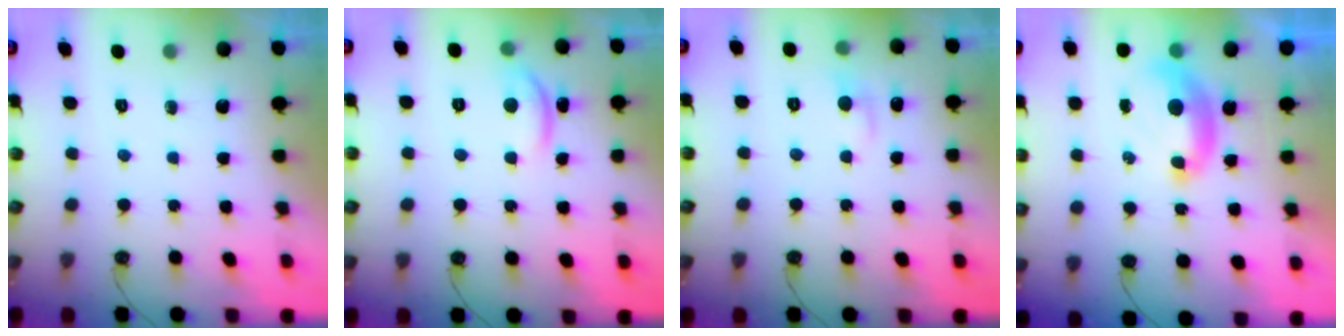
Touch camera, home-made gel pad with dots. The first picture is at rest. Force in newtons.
{"total": 2.1, "press": 2.0, "slide": 0.4}
{"total": 0.9, "press": 0.5, "slide": 0.7}
{"total": 1.5, "press": 1.4, "slide": 0.6}